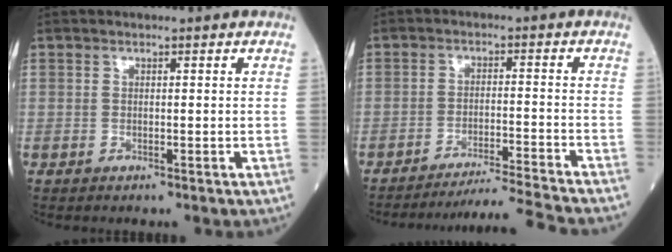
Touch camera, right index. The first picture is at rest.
{"total": 10.3, "force": [-9.6, -3.3, 1.6], "torque": [-0.013, -0.015, -0.153]}